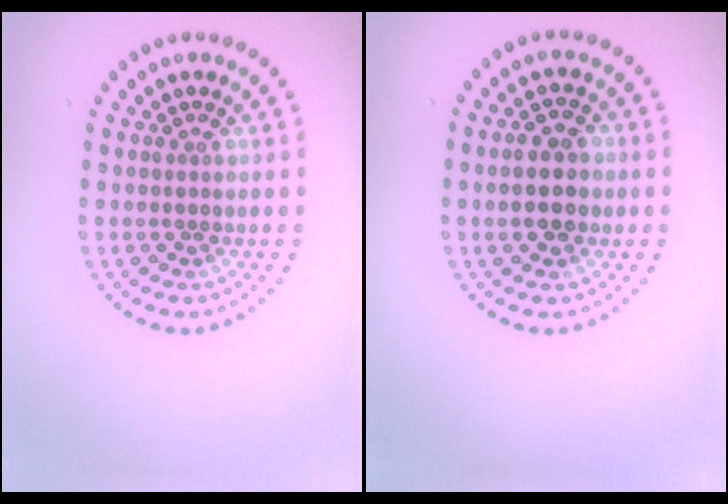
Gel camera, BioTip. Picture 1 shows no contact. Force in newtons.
{"total": 3.2, "press": 3.2, "slide": 0.1}